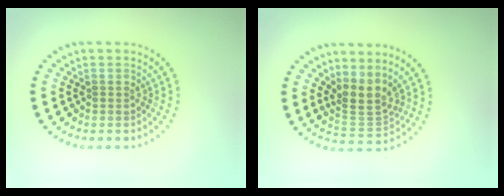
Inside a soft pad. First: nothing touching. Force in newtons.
{"total": 3.2, "press": 2.5, "slide": 2.0}